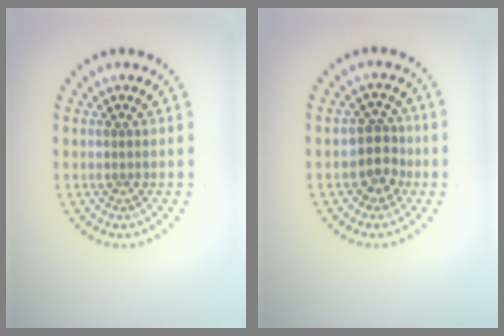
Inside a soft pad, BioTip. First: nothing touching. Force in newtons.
{"total": 2.8, "press": 2.5, "slide": 1.3}